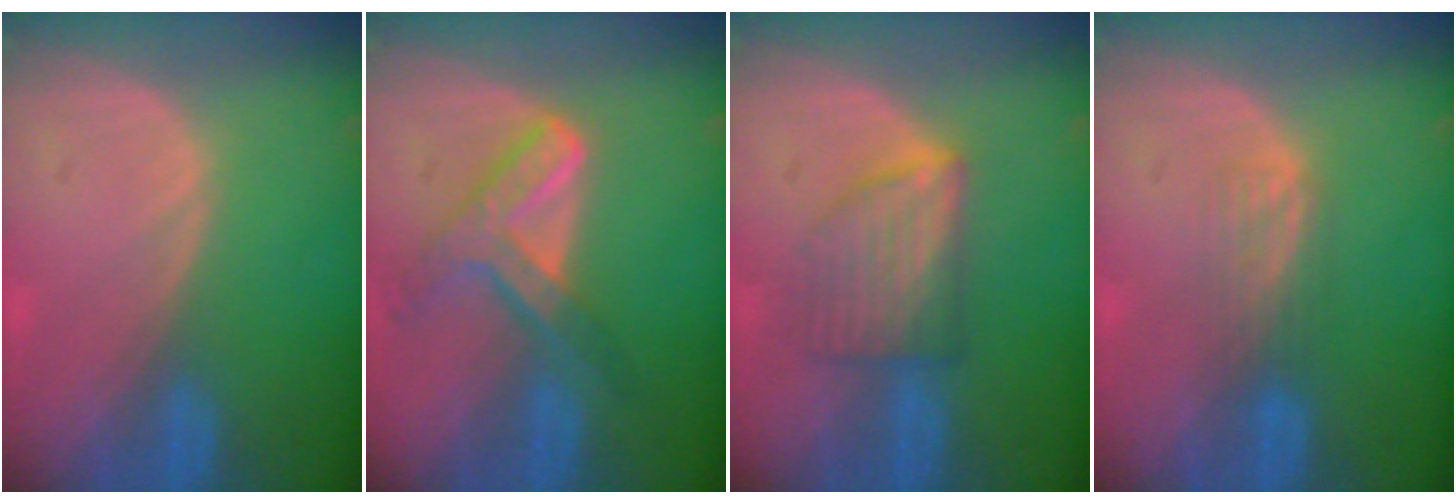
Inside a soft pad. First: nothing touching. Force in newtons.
{"total": 7.2, "press": 6.2, "slide": 3.8}
{"total": 6.1, "press": 5.9, "slide": 1.3}
{"total": 2.6, "press": 2.6, "slide": 0.4}